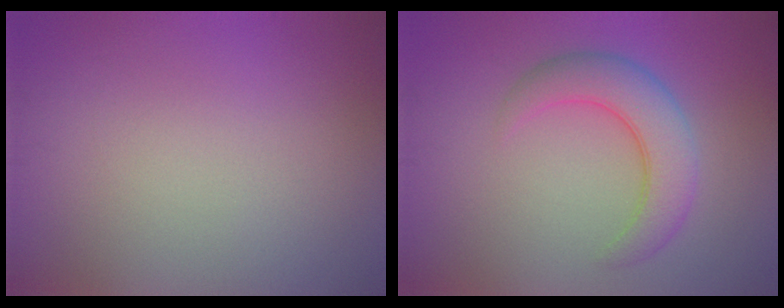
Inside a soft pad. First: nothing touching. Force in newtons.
{"total": 4.8, "press": 4.8, "slide": 0.1}